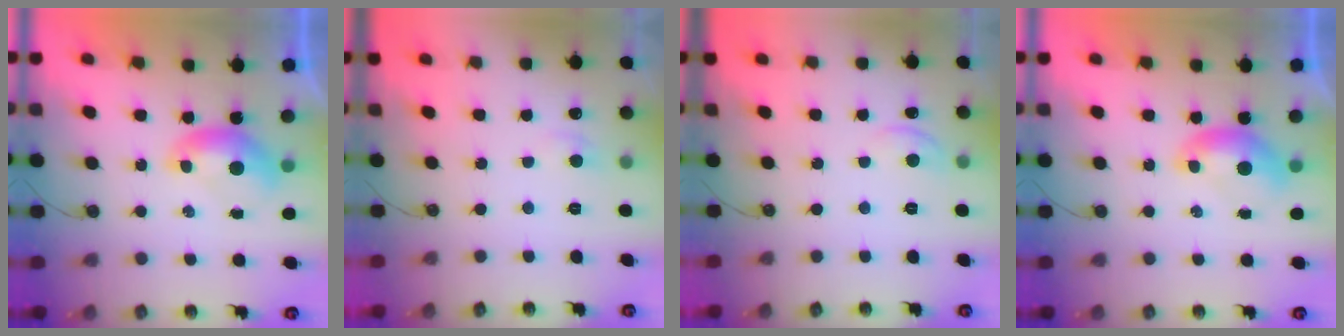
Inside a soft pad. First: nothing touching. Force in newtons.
{"total": 0.7, "press": 0.1, "slide": 0.7}
{"total": 0.6, "press": 0.0, "slide": 0.6}
{"total": 0.0}